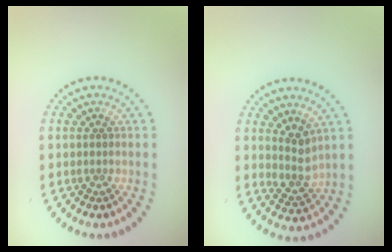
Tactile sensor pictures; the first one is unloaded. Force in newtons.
{"total": 2.5, "press": 2.0, "slide": 1.6}